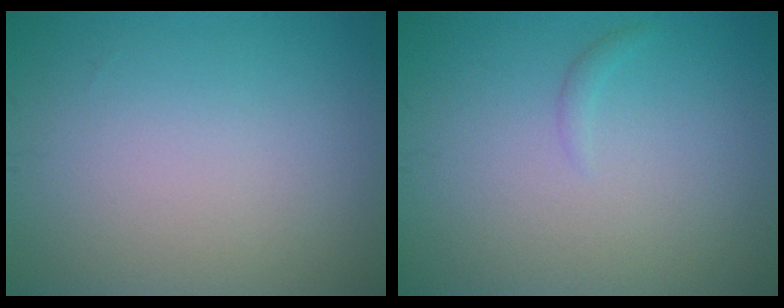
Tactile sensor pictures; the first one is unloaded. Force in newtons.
{"total": 0.6, "press": 0.6, "slide": 0.1}